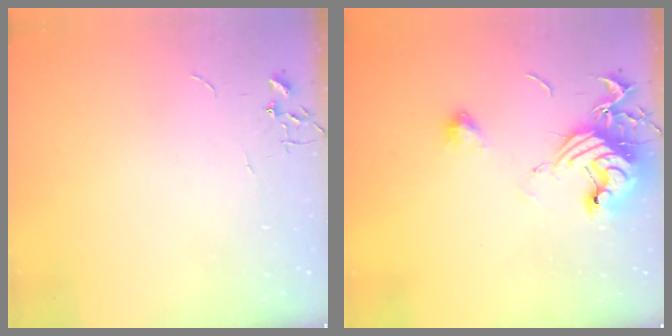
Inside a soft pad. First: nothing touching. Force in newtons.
{"total": 14.6, "press": 14.5, "slide": 1.6}